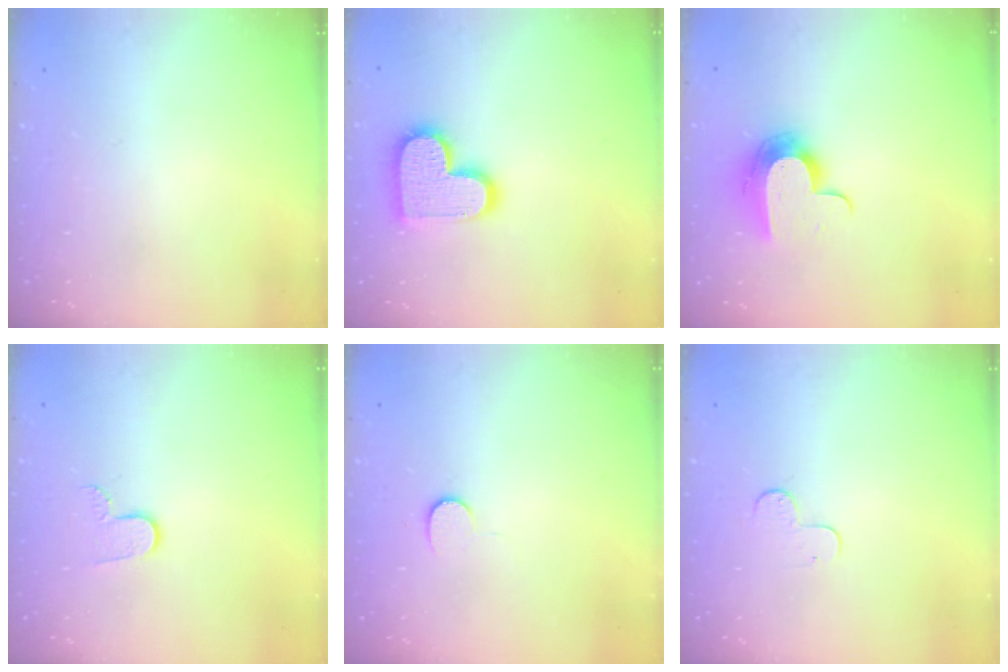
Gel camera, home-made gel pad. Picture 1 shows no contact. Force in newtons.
{"total": 15.1, "press": 15.0, "slide": 0.9}
{"total": 12.1, "press": 12.1, "slide": 0.6}
{"total": 7.0, "press": 7.0, "slide": 0.5}
{"total": 6.0, "press": 6.0, "slide": 0.5}
{"total": 4.8, "press": 4.8, "slide": 0.5}